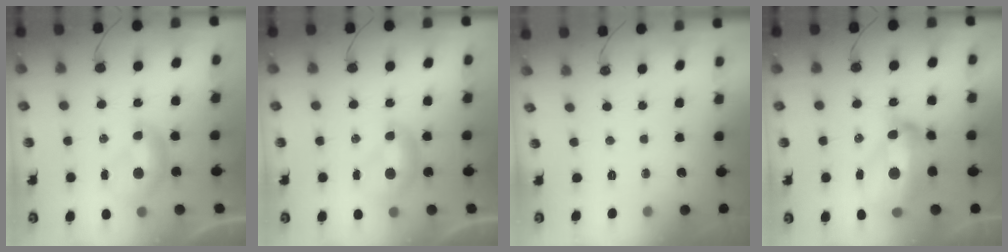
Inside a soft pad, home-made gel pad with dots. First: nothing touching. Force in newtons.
{"total": 0.0}
{"total": 0.0}
{"total": 12.2, "press": 12.1, "slide": 1.3}